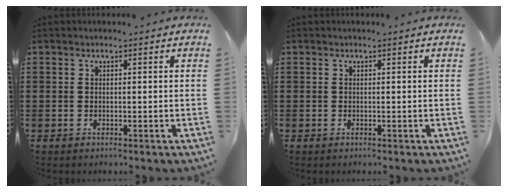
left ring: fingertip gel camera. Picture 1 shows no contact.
{"total": 0.0}